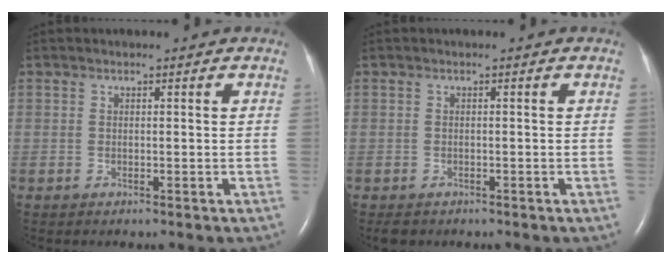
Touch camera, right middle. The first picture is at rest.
{"total": 1.3, "force": [-1.0, 0.7, 0.3], "torque": [-0.010, -0.001, -0.013]}